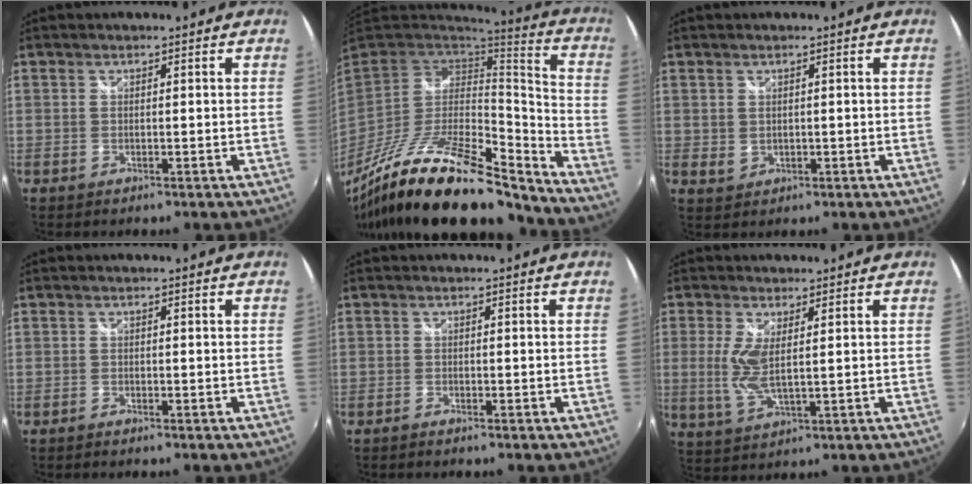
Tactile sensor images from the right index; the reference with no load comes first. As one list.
[{"total": 26.6, "force": [-19.7, 7.1, 16.4], "torque": [-0.288, -0.033, -0.338]}, {"total": 1.7, "force": [0.6, 1.5, 0.7], "torque": [-0.009, 0.003, 0.017]}, {"total": 0.9, "force": [-0.8, 0.2, 0.4], "torque": [-0.011, -0.004, -0.017]}, {"total": 1.3, "force": [-1.1, 0.2, 0.5], "torque": [-0.017, -0.005, -0.024]}, {"total": 6.0, "force": [0.9, 1.9, 5.6], "torque": [-0.127, -0.004, 0.019]}]